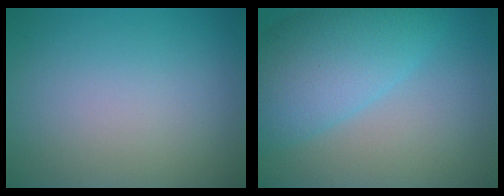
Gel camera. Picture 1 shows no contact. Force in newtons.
{"total": 7.7, "press": 7.7, "slide": 0.3}